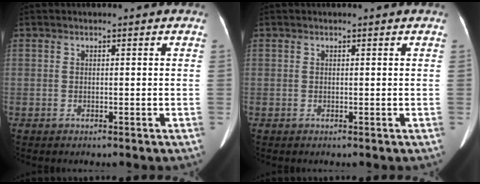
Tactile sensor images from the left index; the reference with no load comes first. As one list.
[{"total": 0.0}]